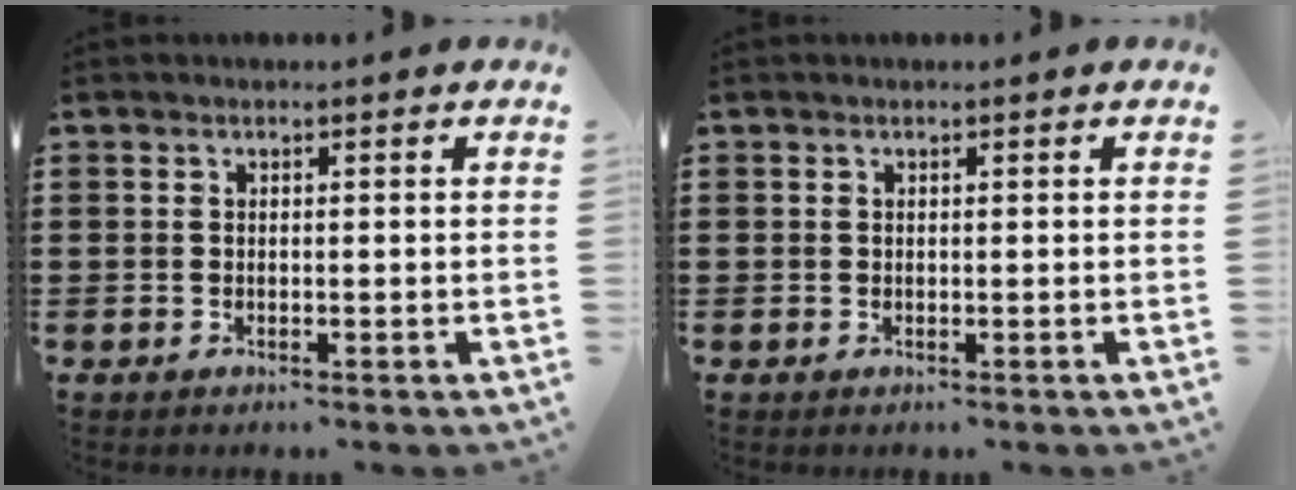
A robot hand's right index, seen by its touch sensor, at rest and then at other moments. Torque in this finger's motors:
{"motor_torque": [0.12, 0.14, 0.00, 0.00]}